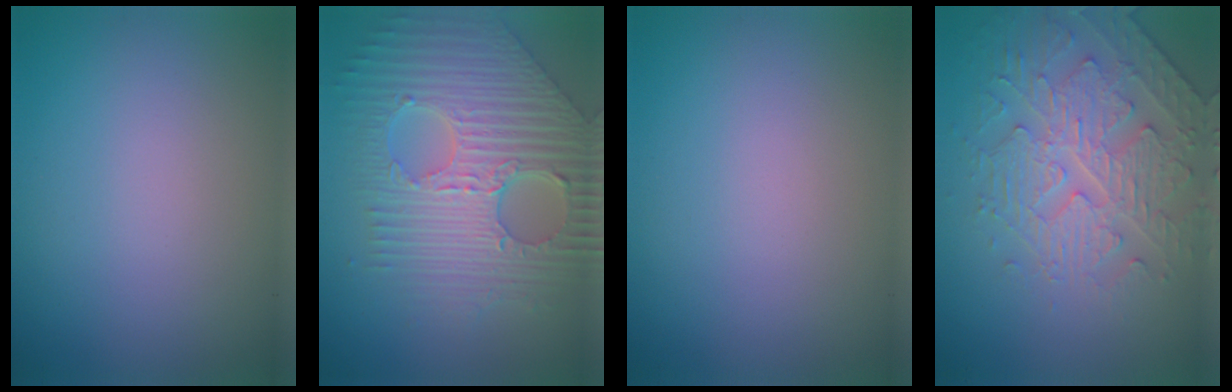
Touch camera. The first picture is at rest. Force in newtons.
{"total": 10.0, "press": 6.9, "slide": 7.2}
{"total": 0.0}
{"total": 4.4, "press": 4.1, "slide": 1.6}